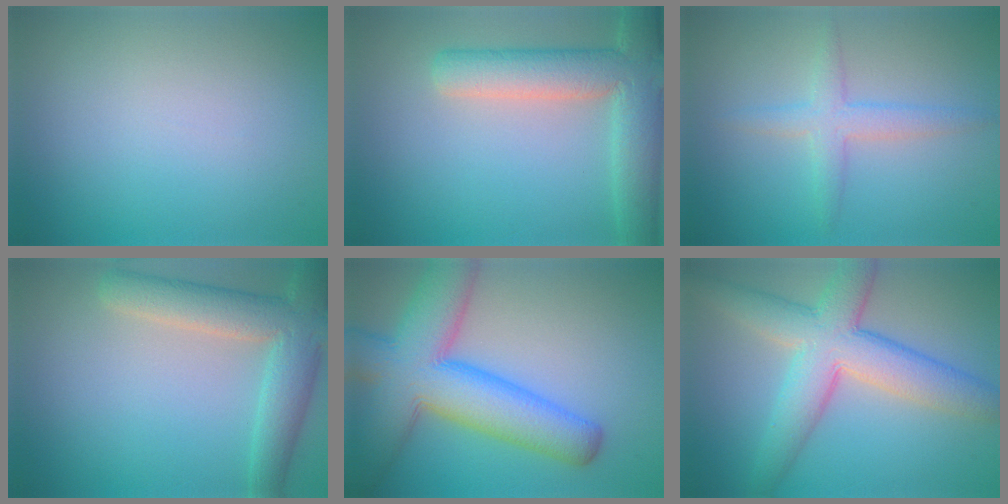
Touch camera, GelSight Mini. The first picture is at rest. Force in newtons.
{"total": 7.3, "press": 7.2, "slide": 0.8}
{"total": 2.6, "press": 2.6, "slide": 0.1}
{"total": 6.5, "press": 6.4, "slide": 0.8}
{"total": 11.7, "press": 11.7, "slide": 0.4}
{"total": 7.7, "press": 7.7, "slide": 0.4}